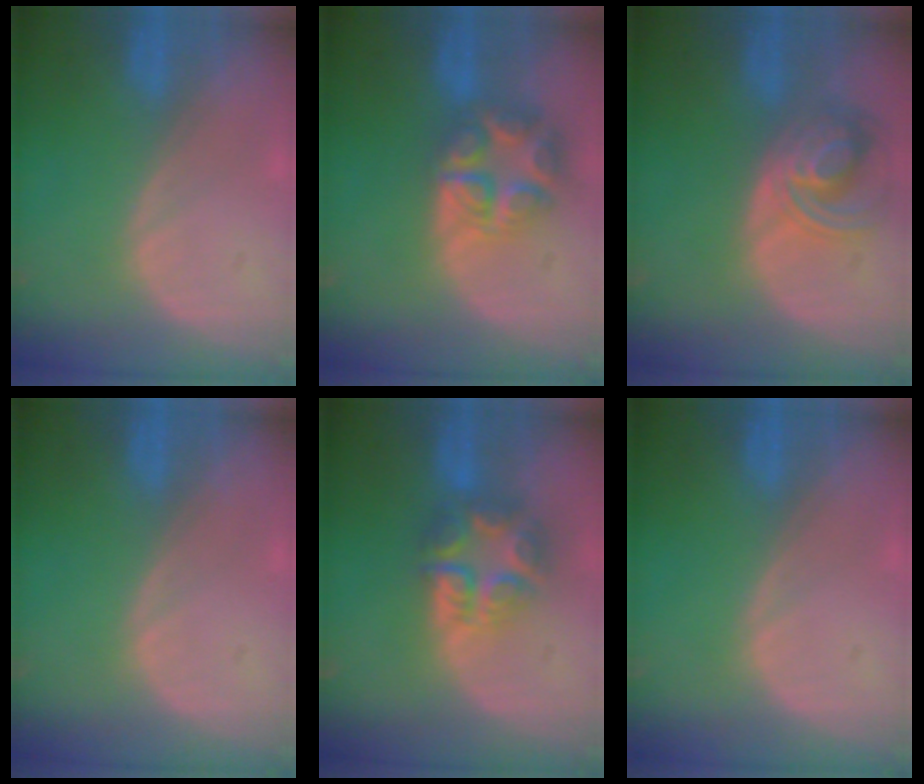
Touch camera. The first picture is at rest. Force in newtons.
{"total": 8.2, "press": 7.2, "slide": 4.1}
{"total": 7.4, "press": 6.7, "slide": 3.2}
{"total": 0.0}
{"total": 7.6, "press": 6.6, "slide": 3.7}
{"total": 0.0}